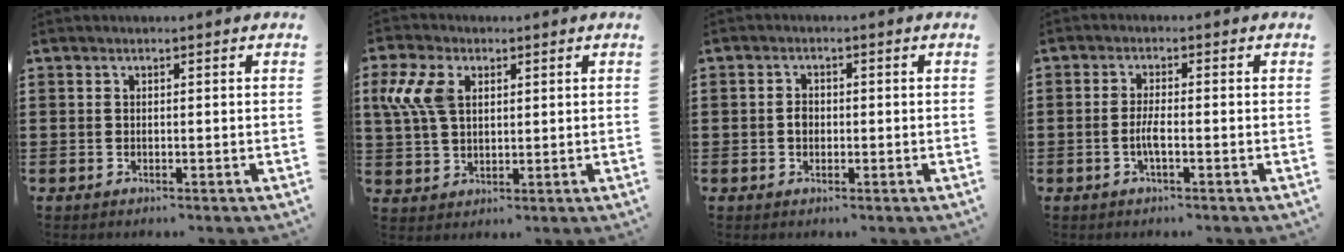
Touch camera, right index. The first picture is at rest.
{"total": 7.4, "force": [2.3, 4.6, 5.4], "torque": [-0.141, 0.006, 0.039]}
{"total": 1.7, "force": [-0.3, 1.3, 1.1], "torque": [-0.023, 0.005, -0.006]}
{"total": 2.8, "force": [-0.9, 0.4, 2.7], "torque": [-0.062, -0.006, -0.021]}